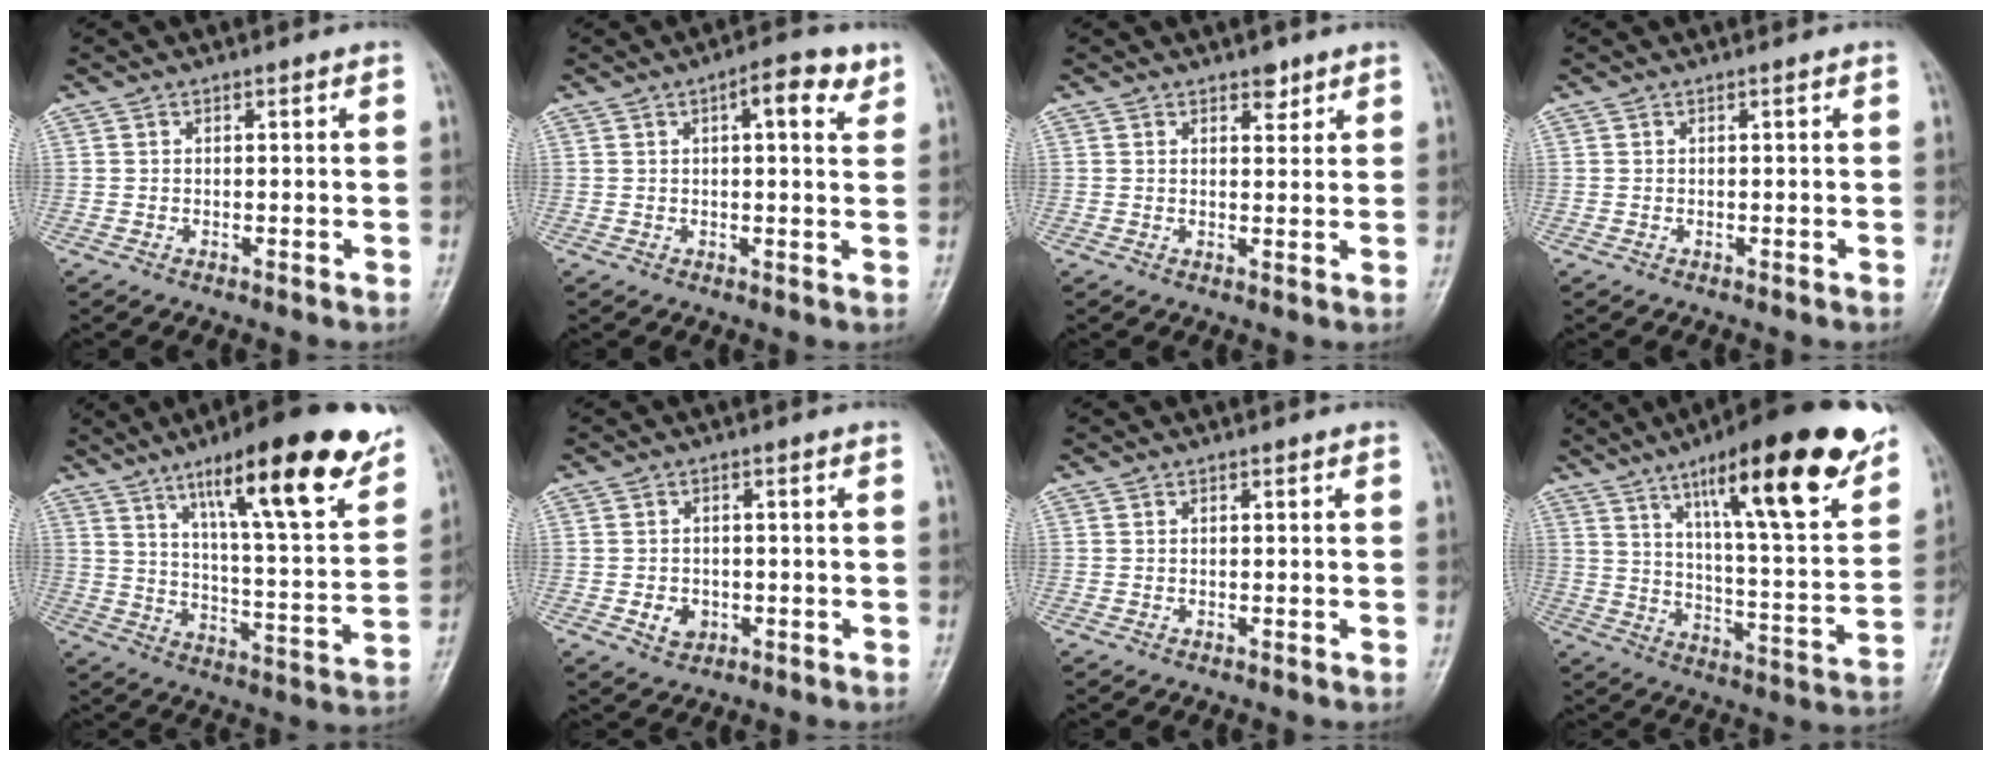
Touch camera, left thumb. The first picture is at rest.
{"total": 6.5, "force": [3.0, 2.4, 5.2], "torque": [-0.057, -0.005, 0.033]}
{"total": 2.5, "force": [1.8, 1.4, 1.0], "torque": [0.001, -0.010, 0.024]}
{"total": 0.0}
{"total": 23.5, "force": [14.3, 4.4, 18.0], "torque": [-0.240, -0.052, 0.221]}
{"total": 3.6, "force": [-0.9, 3.0, 1.8], "torque": [-0.017, 0.002, -0.008]}
{"total": 0.0}
{"total": 26.0, "force": [15.6, 4.8, 20.2], "torque": [-0.278, -0.051, 0.242]}